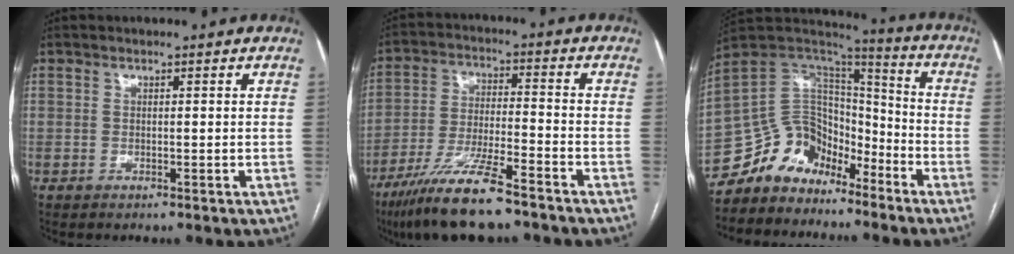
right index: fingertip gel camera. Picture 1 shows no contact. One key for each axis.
{"total": 12.8, "fx": -9.4, "fy": 1.4, "fz": 8.5, "tx": -0.163, "ty": -0.029, "tz": -0.168}
{"total": 12.6, "fx": -9.8, "fy": 7.2, "fz": 3.0, "tx": -0.051, "ty": 0.072, "tz": -0.179}